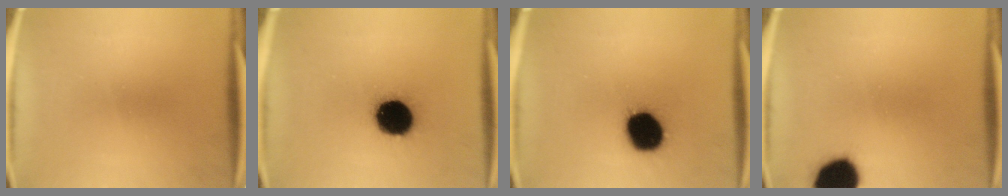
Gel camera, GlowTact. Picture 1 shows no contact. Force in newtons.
{"total": 16.2}
{"total": 16.3}
{"total": 13.9}